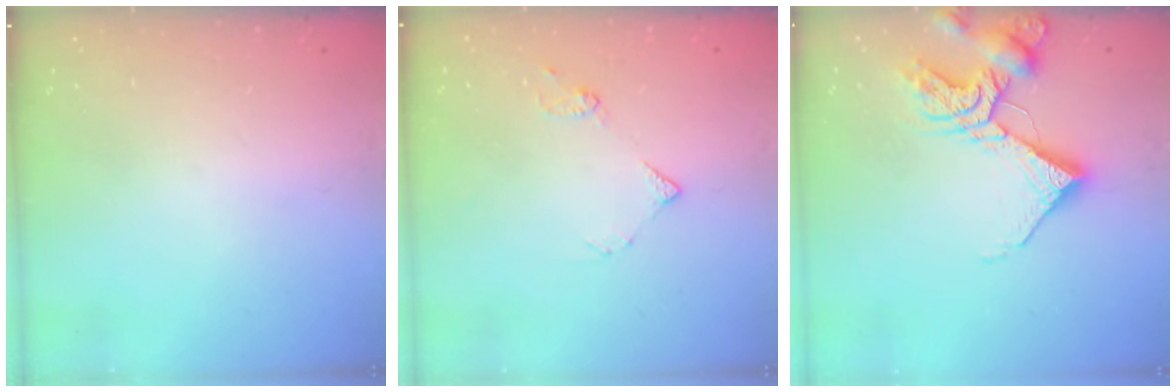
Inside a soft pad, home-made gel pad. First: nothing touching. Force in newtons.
{"total": 6.1, "press": 6.1, "slide": 0.8}
{"total": 12.7, "press": 12.6, "slide": 1.6}